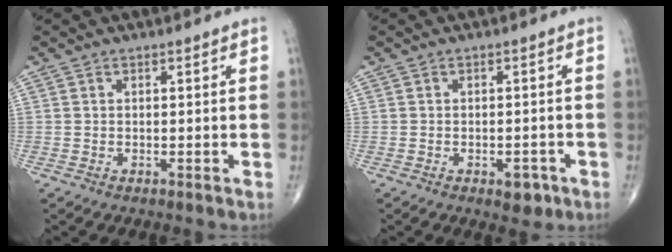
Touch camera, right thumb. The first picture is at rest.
{"total": 3.3, "force": [-1.7, 1.8, 2.2], "torque": [-0.014, 0.007, -0.018]}